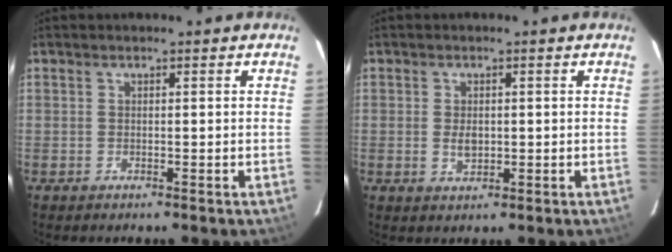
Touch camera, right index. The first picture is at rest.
{"total": 3.0, "force": [-0.2, 1.9, 2.3], "torque": [-0.041, -0.002, -0.002]}